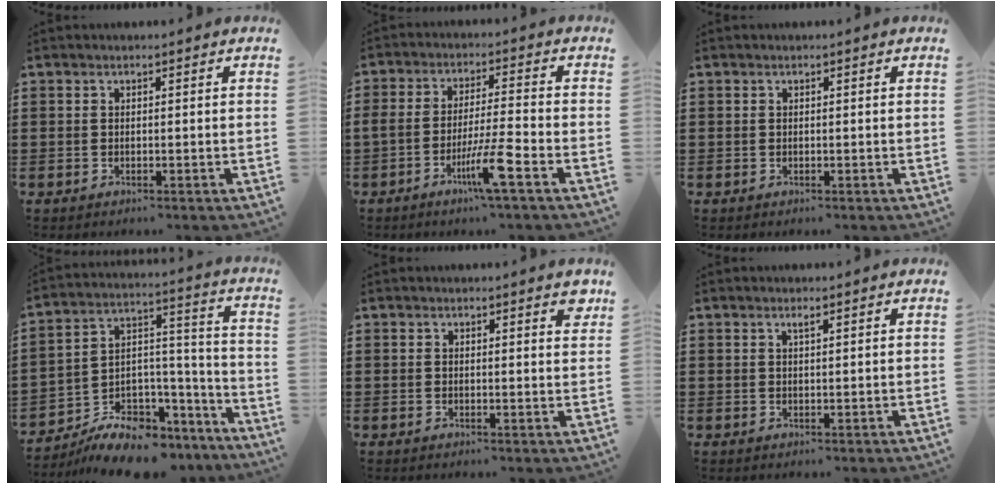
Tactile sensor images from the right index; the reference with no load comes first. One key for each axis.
{"total": 7.8, "fx": -4.1, "fy": 0.3, "fz": 6.7, "tx": -0.130, "ty": -0.007, "tz": -0.079}
{"total": 0.0}
{"total": 9.6, "fx": -8.2, "fy": 4.2, "fz": 2.8, "tx": -0.038, "ty": 0.033, "tz": -0.146}
{"total": 1.6, "fx": 1.3, "fy": 0.5, "fz": 0.9, "tx": -0.004, "ty": -0.003, "tz": 0.020}
{"total": 0.9, "fx": 0.6, "fy": 0.1, "fz": 0.7, "tx": -0.014, "ty": 0.000, "tz": 0.010}